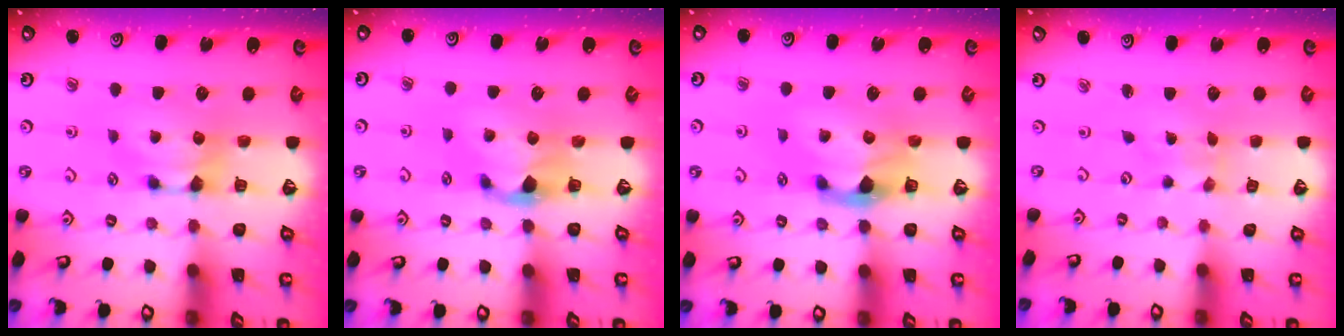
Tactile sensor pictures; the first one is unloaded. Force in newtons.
{"total": 1.4, "press": 0.6, "slide": 1.3}
{"total": 3.1, "press": 2.6, "slide": 1.6}
{"total": 5.0, "press": 4.9, "slide": 0.8}